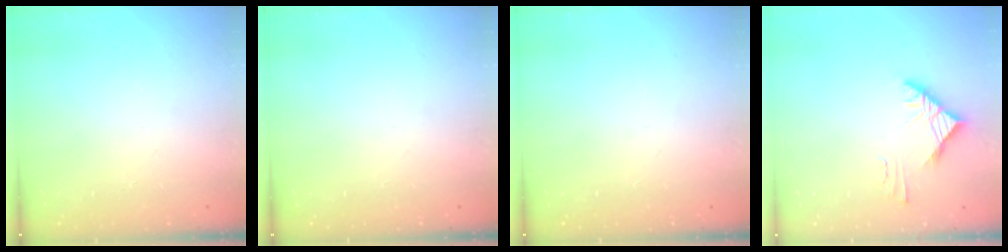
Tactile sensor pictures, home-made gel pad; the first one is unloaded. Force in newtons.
{"total": 0.0}
{"total": 0.0}
{"total": 4.3, "press": 4.3, "slide": 0.5}